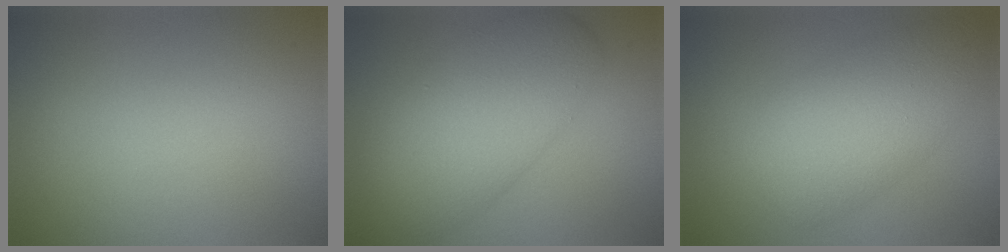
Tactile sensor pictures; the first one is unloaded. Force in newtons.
{"total": 7.8, "press": 7.8, "slide": 0.0}
{"total": 6.9, "press": 6.9, "slide": 0.4}